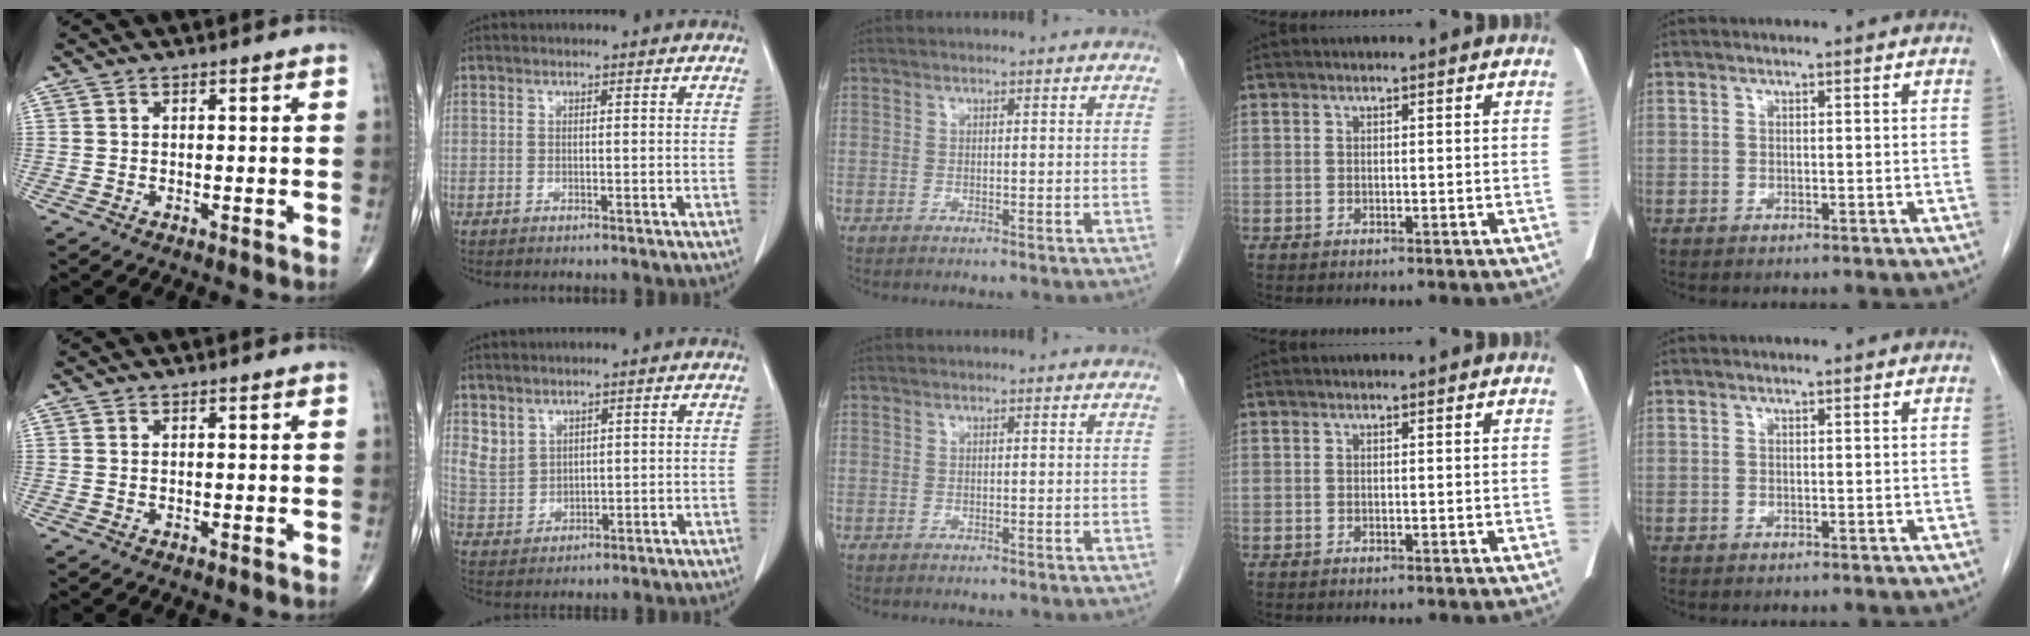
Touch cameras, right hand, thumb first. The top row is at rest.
{"index": {"total": 4.5, "force": [3.0, 3.2, 0.9], "torque": [-0.019, 0.001, 0.077]}}